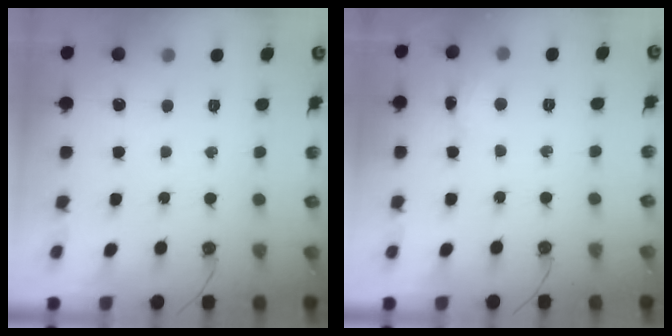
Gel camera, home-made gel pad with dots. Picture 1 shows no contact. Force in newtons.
{"total": 2.9, "press": 2.9, "slide": 0.5}